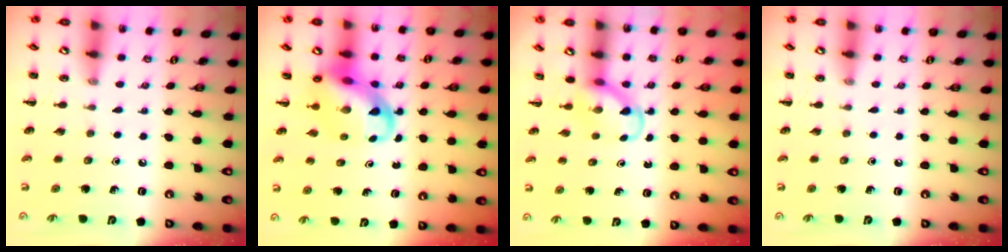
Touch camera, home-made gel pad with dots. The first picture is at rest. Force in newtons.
{"total": 11.5, "press": 11.1, "slide": 3.0}
{"total": 3.8, "press": 3.6, "slide": 1.2}
{"total": 0.0}